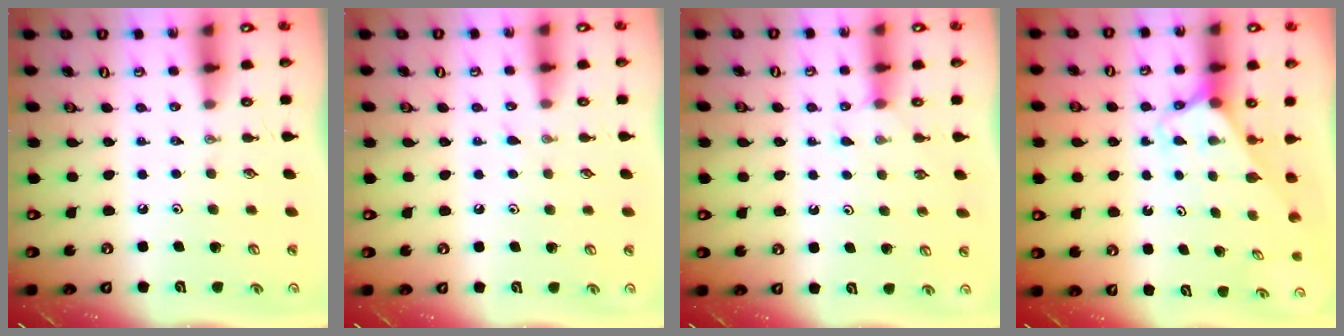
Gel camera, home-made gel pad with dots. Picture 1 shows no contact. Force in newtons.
{"total": 4.5, "press": 4.5, "slide": 0.4}
{"total": 4.1, "press": 4.0, "slide": 0.5}
{"total": 2.6, "press": 2.6, "slide": 0.2}